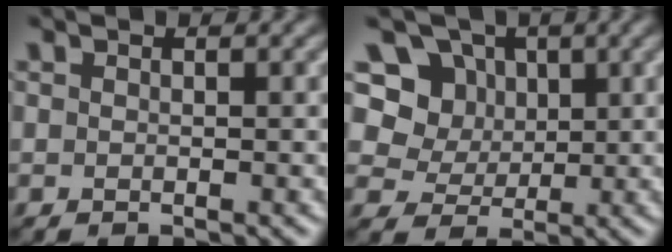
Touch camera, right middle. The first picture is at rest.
{"total": 8.6, "force": [3.5, 7.0, 3.4], "torque": [-0.060, 0.011, 0.046]}